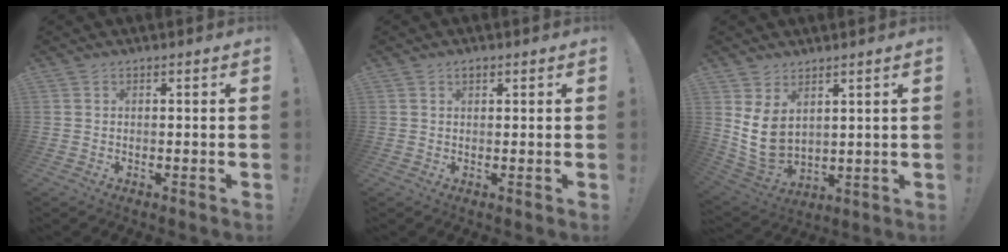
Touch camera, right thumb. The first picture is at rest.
{"total": 1.3, "force": [0.8, 0.7, 0.7], "torque": [-0.010, 0.001, 0.014]}
{"total": 9.8, "force": [3.4, 6.6, 6.3], "torque": [-0.126, -0.036, 0.066]}